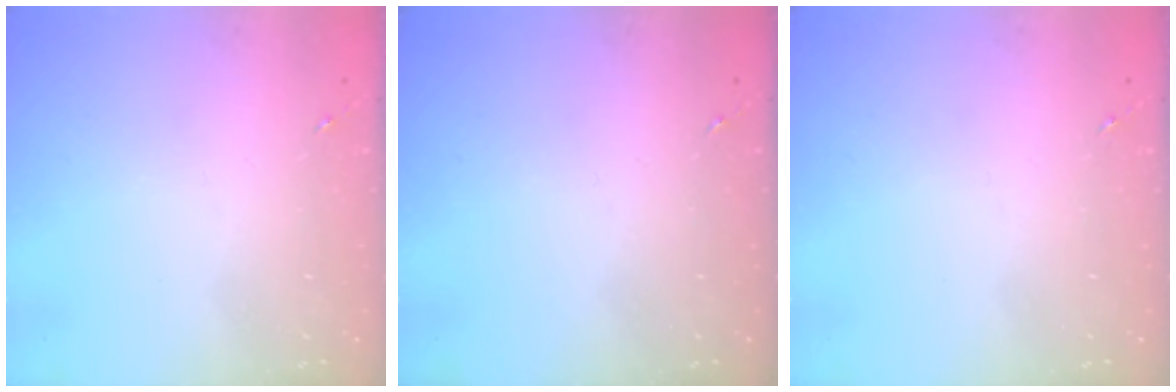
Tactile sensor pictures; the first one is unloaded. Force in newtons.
{"total": 0.0}
{"total": 0.0}